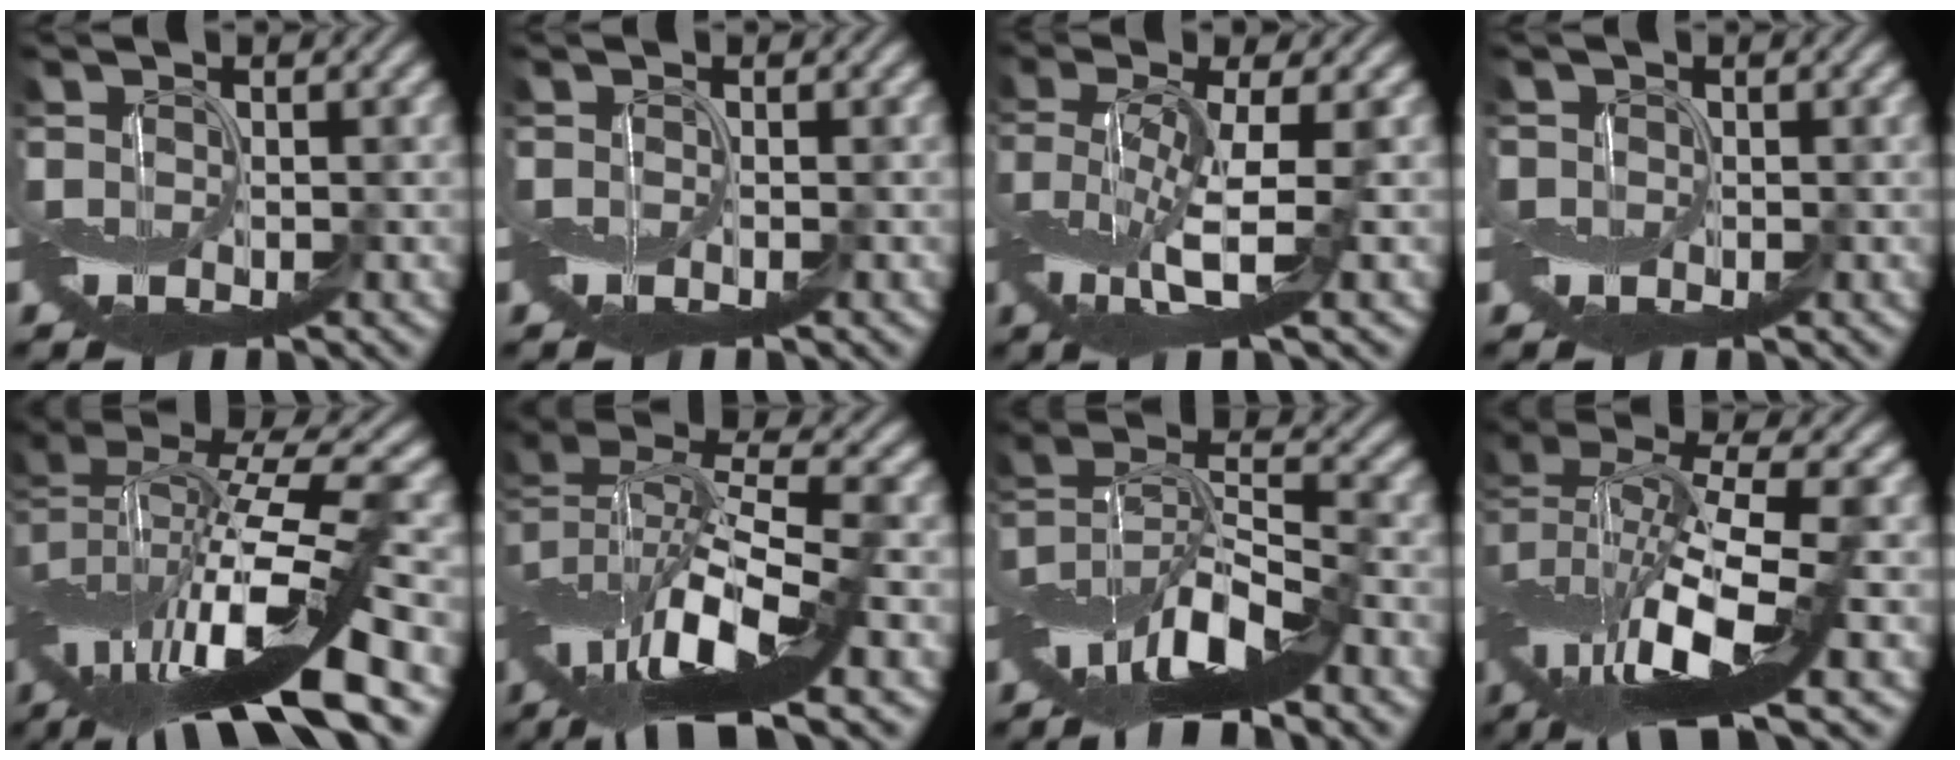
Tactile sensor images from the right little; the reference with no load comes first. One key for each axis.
{"total": 0.6, "fx": -0.3, "fy": -0.3, "fz": 0.4, "tx": -0.008, "ty": -0.003, "tz": -0.007}
{"total": 5.5, "fx": -0.9, "fy": 1.2, "fz": 5.3, "tx": -0.117, "ty": 0.005, "tz": -0.024}
{"total": 1.6, "fx": 0.0, "fy": 1.6, "fz": 0.3, "tx": -0.007, "ty": 0.008, "tz": -0.005}
{"total": 15.1, "fx": -3.6, "fy": 3.9, "fz": 14.1, "tx": -0.256, "ty": 0.016, "tz": -0.061}
{"total": 12.0, "fx": -3.9, "fy": 3.6, "fz": 10.7, "tx": -0.194, "ty": 0.012, "tz": -0.070}
{"total": 11.1, "fx": -6.6, "fy": 3.1, "fz": 8.4, "tx": -0.149, "ty": 0.009, "tz": -0.130}
{"total": 12.2, "fx": -2.5, "fy": 3.7, "fz": 11.4, "tx": -0.218, "ty": 0.007, "tz": -0.045}